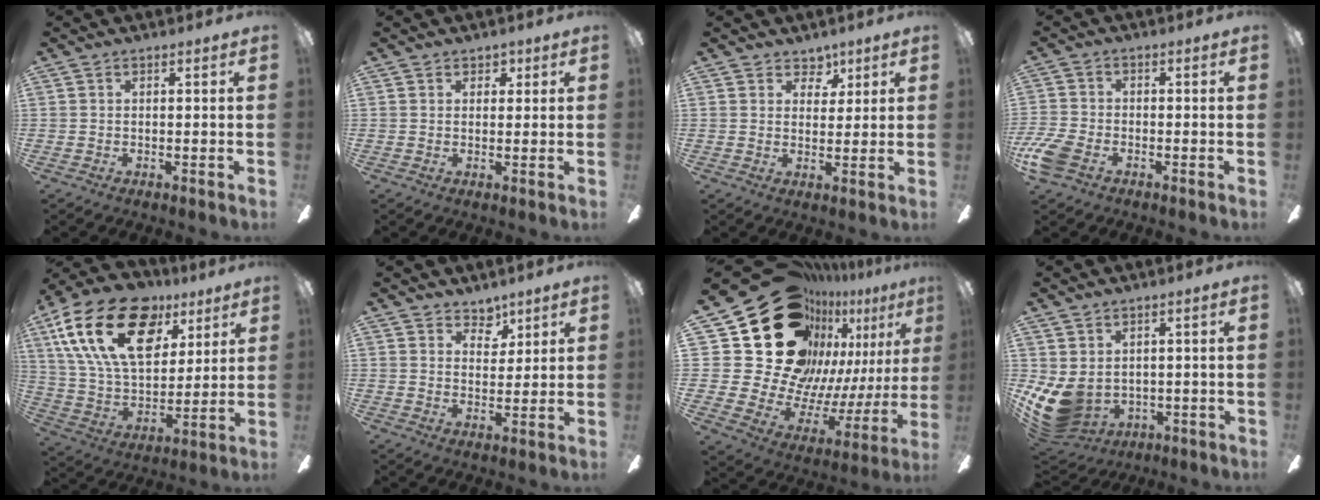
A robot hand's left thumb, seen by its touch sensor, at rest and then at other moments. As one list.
[{"total": 2.3, "force": [1.3, 1.9, 0.3], "torque": [0.006, -0.001, 0.022]}, {"total": 4.9, "force": [3.5, 3.4, 0.9], "torque": [0.000, -0.021, 0.059]}, {"total": 6.6, "force": [-3.1, 4.2, 4.1], "torque": [-0.099, 0.008, -0.058]}, {"total": 25.4, "force": [11.5, 15.1, 16.9], "torque": [-0.318, -0.042, 0.204]}, {"total": 5.0, "force": [4.0, 2.9, 0.6], "torque": [-0.005, -0.025, 0.071]}, {"total": 32.8, "force": [16.6, 21.3, 18.5], "torque": [-0.319, -0.140, 0.353]}, {"total": 9.4, "force": [-0.8, 7.2, 6.0], "torque": [-0.164, -0.014, -0.010]}]